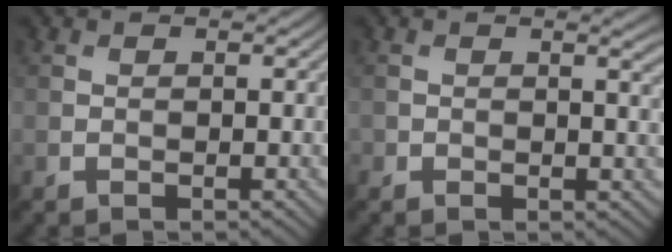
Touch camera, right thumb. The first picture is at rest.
{"total": 2.0, "force": [0.9, 0.7, 1.6], "torque": [-0.022, -0.004, 0.011]}